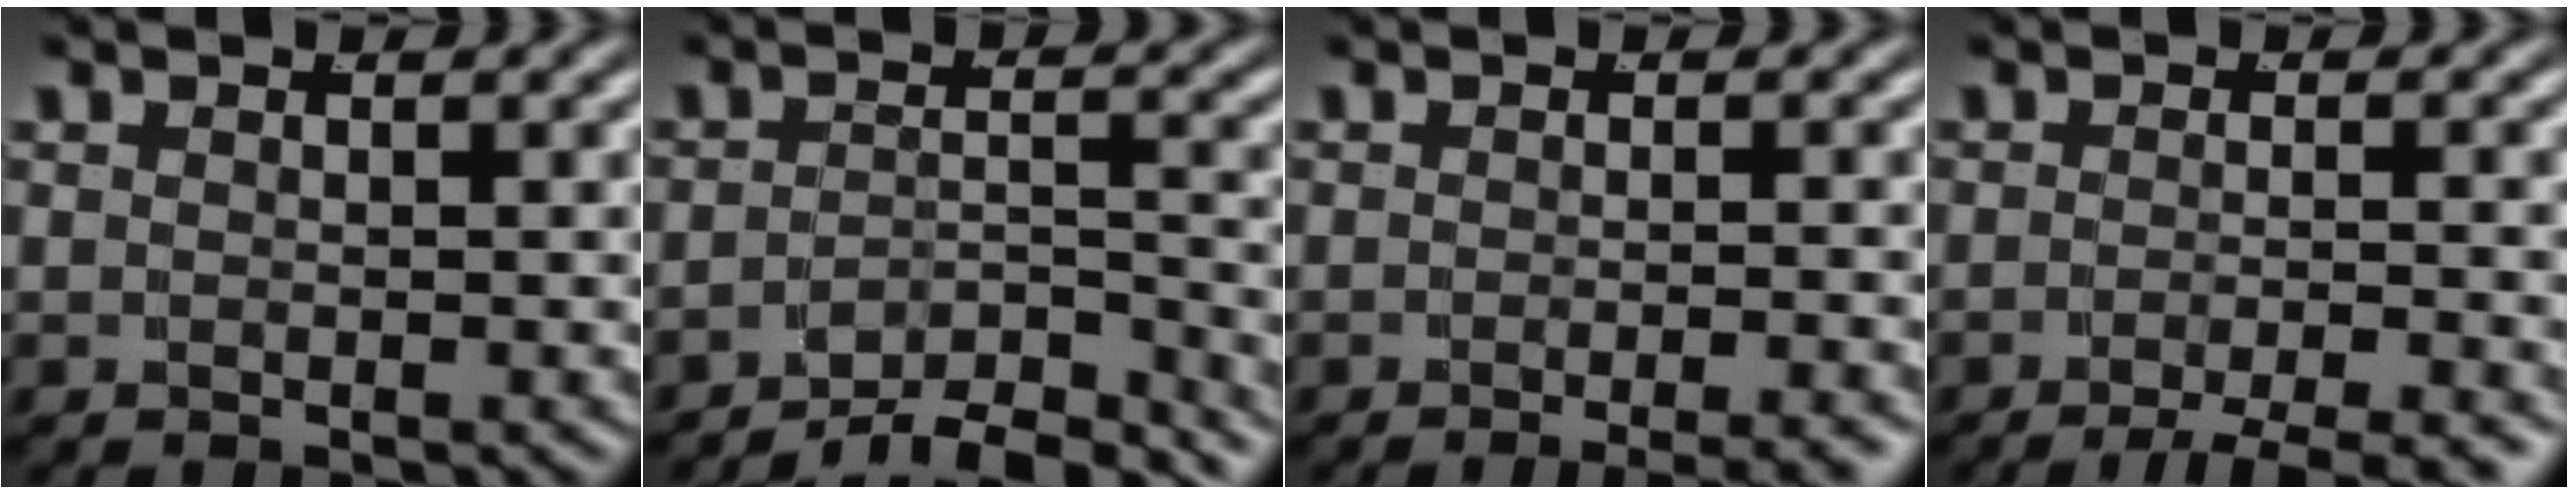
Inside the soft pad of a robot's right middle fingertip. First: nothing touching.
{"total": 8.9, "force": [-8.1, 2.1, 3.0], "torque": [-0.018, -0.011, -0.128]}
{"total": 3.8, "force": [-3.2, 0.5, 2.0], "torque": [-0.016, 0.006, -0.054]}
{"total": 5.8, "force": [-4.7, 1.2, 3.2], "torque": [-0.035, -0.001, -0.077]}